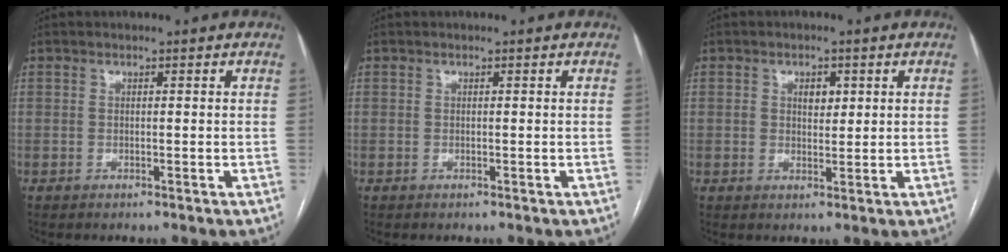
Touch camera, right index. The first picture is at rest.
{"total": 0.0}
{"total": 2.6, "force": [0.9, 1.6, 1.9], "torque": [-0.028, 0.004, 0.014]}